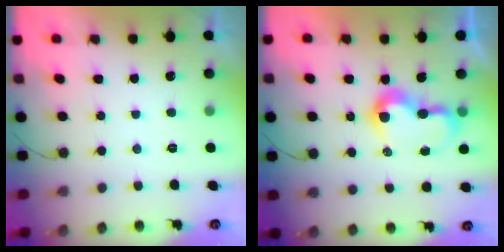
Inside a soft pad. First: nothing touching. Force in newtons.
{"total": 9.3, "press": 9.3, "slide": 0.7}